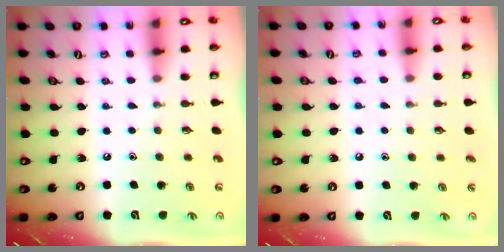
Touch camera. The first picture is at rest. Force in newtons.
{"total": 4.9, "press": 4.9, "slide": 0.5}